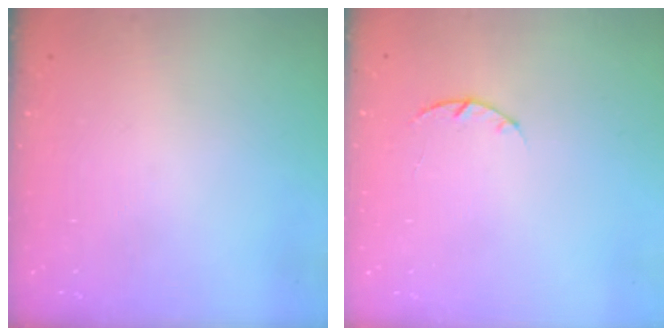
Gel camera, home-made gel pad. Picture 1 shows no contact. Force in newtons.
{"total": 3.2, "press": 3.2, "slide": 0.5}